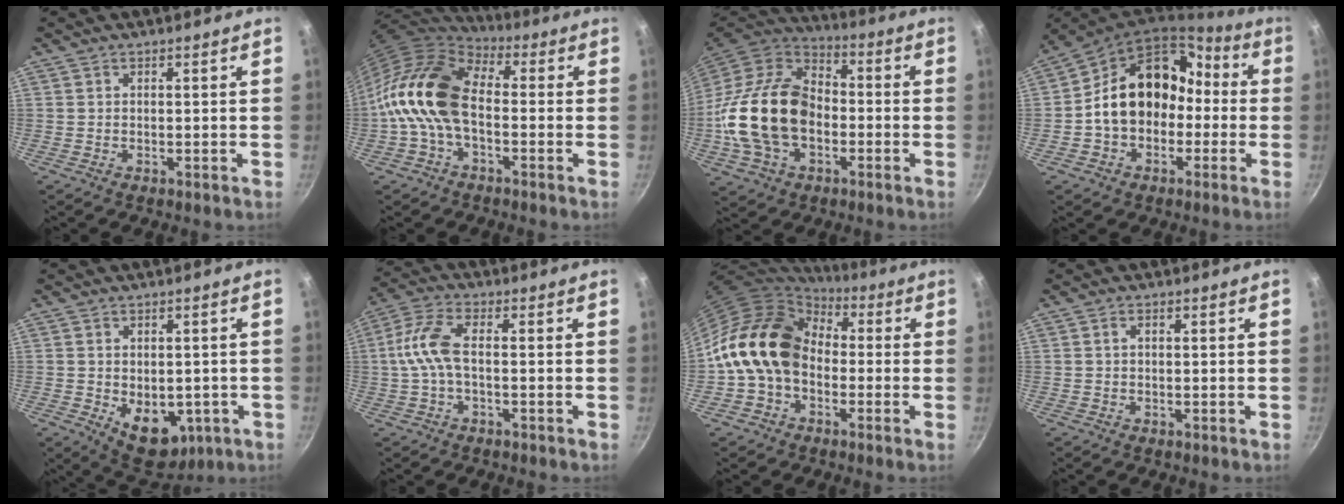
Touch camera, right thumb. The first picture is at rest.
{"total": 14.9, "force": [-1.7, 9.1, 11.6], "torque": [-0.202, 0.034, -0.050]}
{"total": 22.3, "force": [-3.4, 15.2, 16.0], "torque": [-0.281, 0.037, -0.069]}
{"total": 16.6, "force": [-1.6, 13.0, 10.1], "torque": [-0.119, 0.070, -0.032]}
{"total": 10.2, "force": [-2.3, 6.8, 7.2], "torque": [-0.066, -0.008, -0.012]}
{"total": 7.8, "force": [-0.7, 3.6, 6.9], "torque": [-0.161, 0.026, -0.027]}
{"total": 16.6, "force": [-0.5, 12.7, 10.7], "torque": [-0.165, 0.045, -0.025]}
{"total": 1.1, "force": [0.2, 0.6, 0.9], "torque": [-0.015, 0.005, 0.003]}